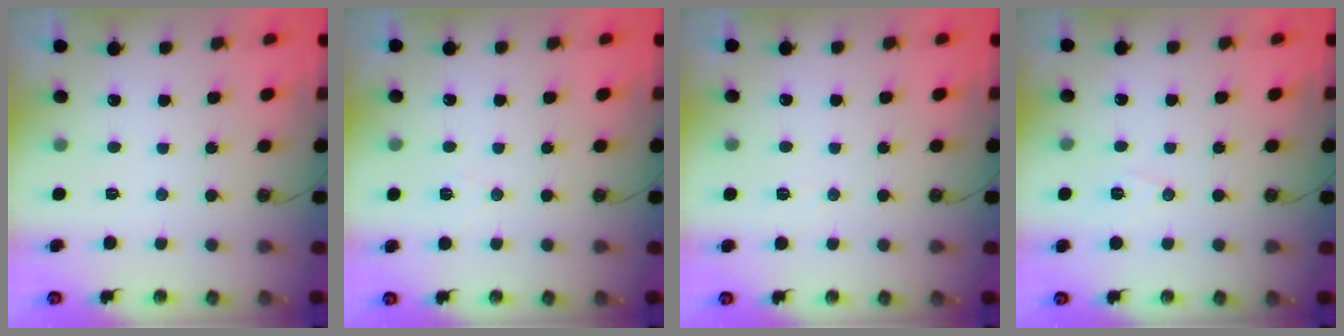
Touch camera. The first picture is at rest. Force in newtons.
{"total": 5.9, "press": 5.7, "slide": 1.5}
{"total": 6.3, "press": 4.7, "slide": 4.2}
{"total": 5.9, "press": 4.7, "slide": 3.6}